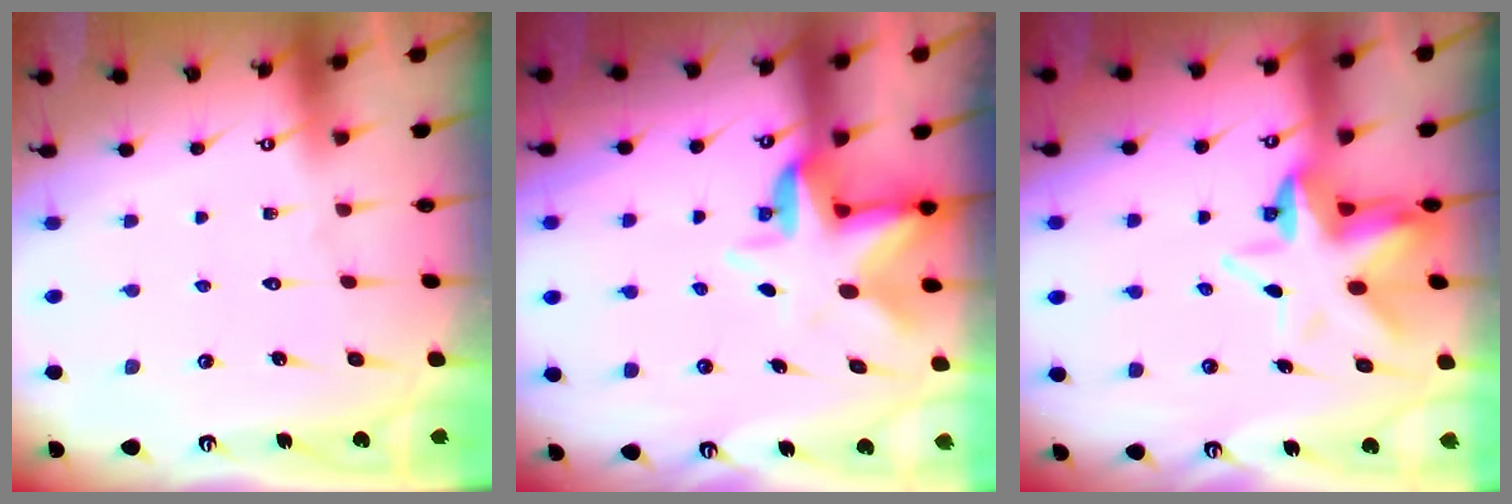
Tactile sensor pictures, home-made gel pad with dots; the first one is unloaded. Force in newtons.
{"total": 5.6, "press": 5.4, "slide": 1.7}
{"total": 7.9, "press": 7.7, "slide": 1.7}